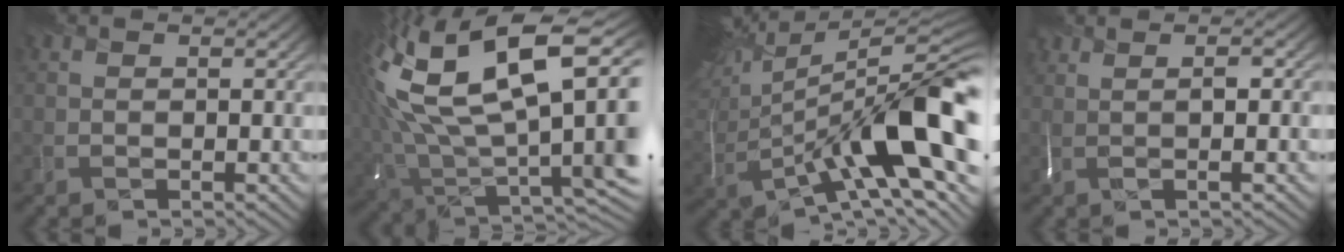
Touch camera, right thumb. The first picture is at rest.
{"total": 19.7, "force": [4.7, 10.3, 16.1], "torque": [-0.328, -0.009, 0.106]}
{"total": 17.9, "force": [0.4, 7.0, 16.5], "torque": [-0.272, -0.009, 0.013]}
{"total": 2.1, "force": [0.6, 0.3, 2.0], "torque": [-0.041, 0.003, 0.005]}